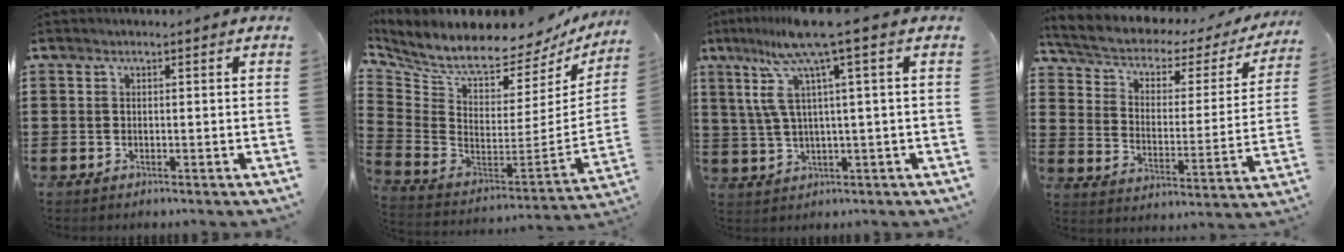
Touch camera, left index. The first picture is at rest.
{"total": 6.1, "force": [5.5, 0.9, 2.5], "torque": [-0.085, -0.063, 0.089]}
{"total": 9.4, "force": [3.8, 0.0, 8.6], "torque": [-0.201, -0.022, 0.055]}
{"total": 3.8, "force": [2.2, 2.1, 2.2], "torque": [-0.060, -0.023, 0.029]}